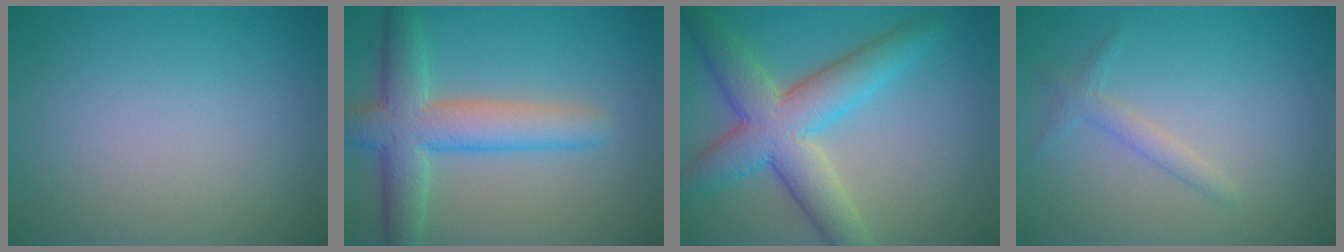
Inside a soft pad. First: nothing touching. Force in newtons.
{"total": 6.3, "press": 6.3, "slide": 0.2}
{"total": 7.6, "press": 7.6, "slide": 0.2}
{"total": 1.4, "press": 1.4, "slide": 0.1}